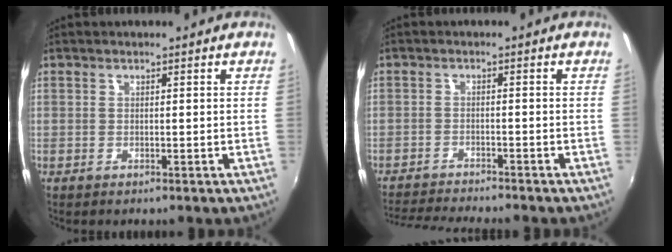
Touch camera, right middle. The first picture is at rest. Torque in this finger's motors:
{"motor_torque": [0.95, -1.14, 0.09, 0.05]}